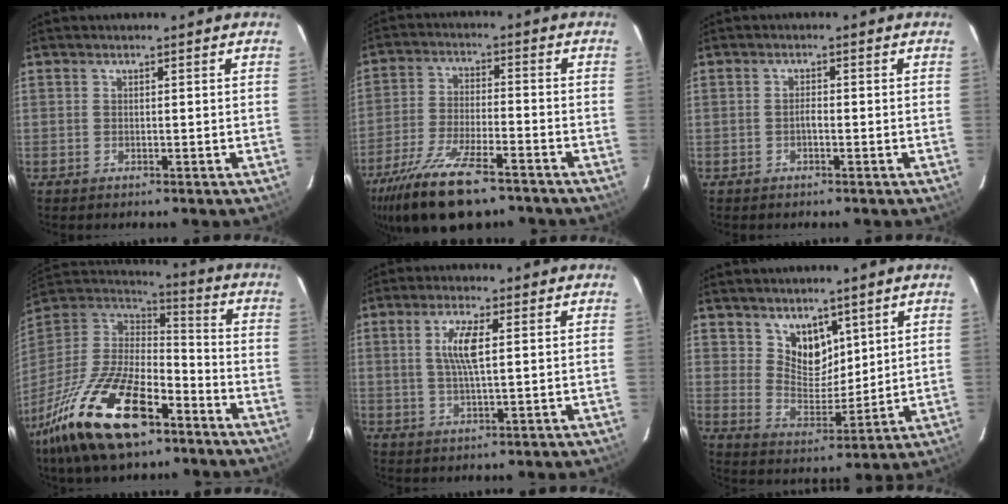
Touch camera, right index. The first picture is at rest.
{"total": 17.0, "force": [-12.5, 5.0, 10.4], "torque": [-0.220, -0.043, -0.220]}
{"total": 1.1, "force": [-0.6, 0.4, 0.8], "torque": [-0.015, 0.006, -0.012]}
{"total": 25.3, "force": [-15.2, 10.7, 17.2], "torque": [-0.353, -0.033, -0.268]}
{"total": 5.6, "force": [1.2, 0.9, 5.4], "torque": [-0.103, 0.001, 0.022]}
{"total": 7.5, "force": [4.8, 4.9, 2.9], "torque": [-0.041, 0.000, 0.096]}